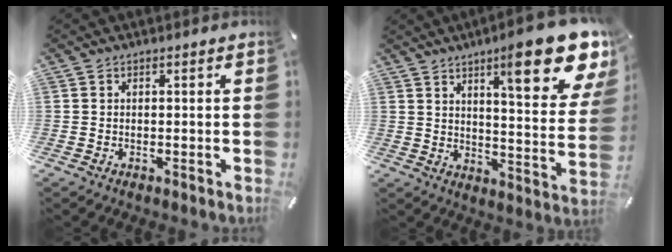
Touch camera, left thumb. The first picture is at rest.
{"total": 19.7, "force": [12.3, 4.9, 14.6], "torque": [-0.205, -0.083, 0.191]}